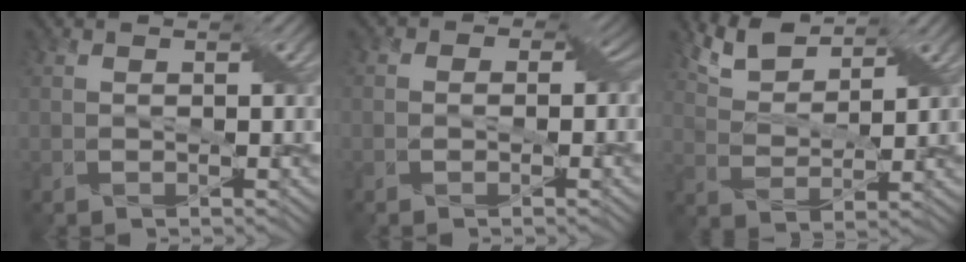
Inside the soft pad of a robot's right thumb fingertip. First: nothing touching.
{"total": 4.1, "force": [-0.5, 3.5, 2.0], "torque": [-0.006, 0.016, -0.032]}
{"total": 6.6, "force": [5.4, 1.9, 3.3], "torque": [-0.086, 0.011, 0.108]}